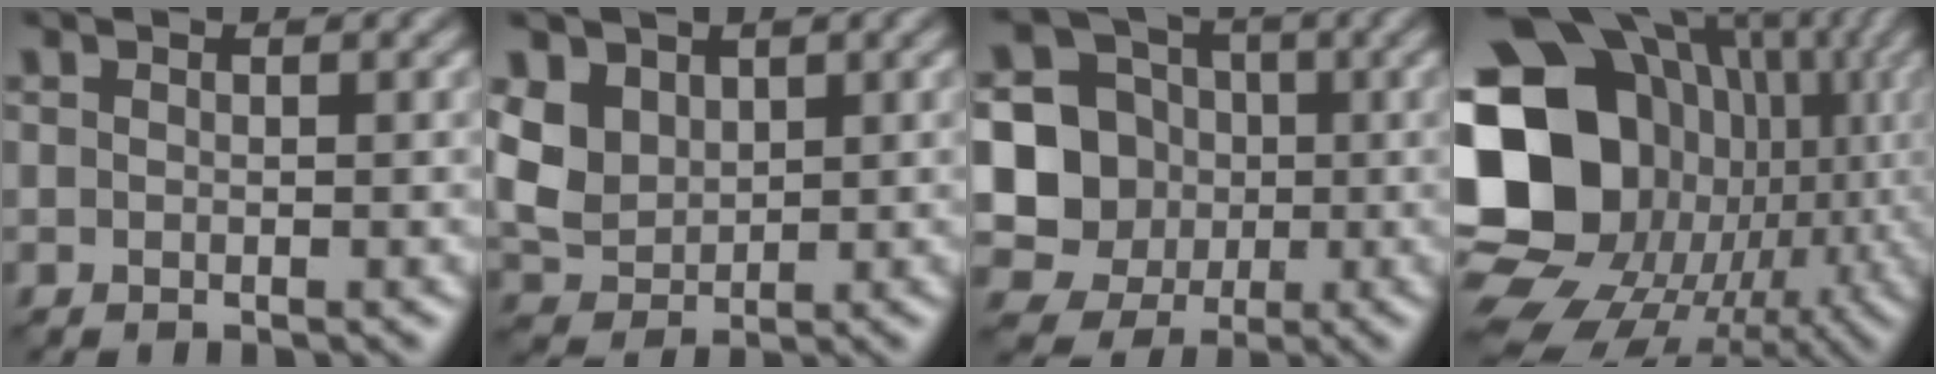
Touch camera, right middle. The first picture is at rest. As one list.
[{"total": 4.5, "force": [1.3, 3.5, 2.5], "torque": [-0.061, -0.001, 0.019]}, {"total": 9.9, "force": [-0.9, 9.3, 3.3], "torque": [-0.079, 0.012, -0.041]}, {"total": 22.4, "force": [-1.8, 18.4, 12.7], "torque": [-0.244, -0.014, -0.059]}]